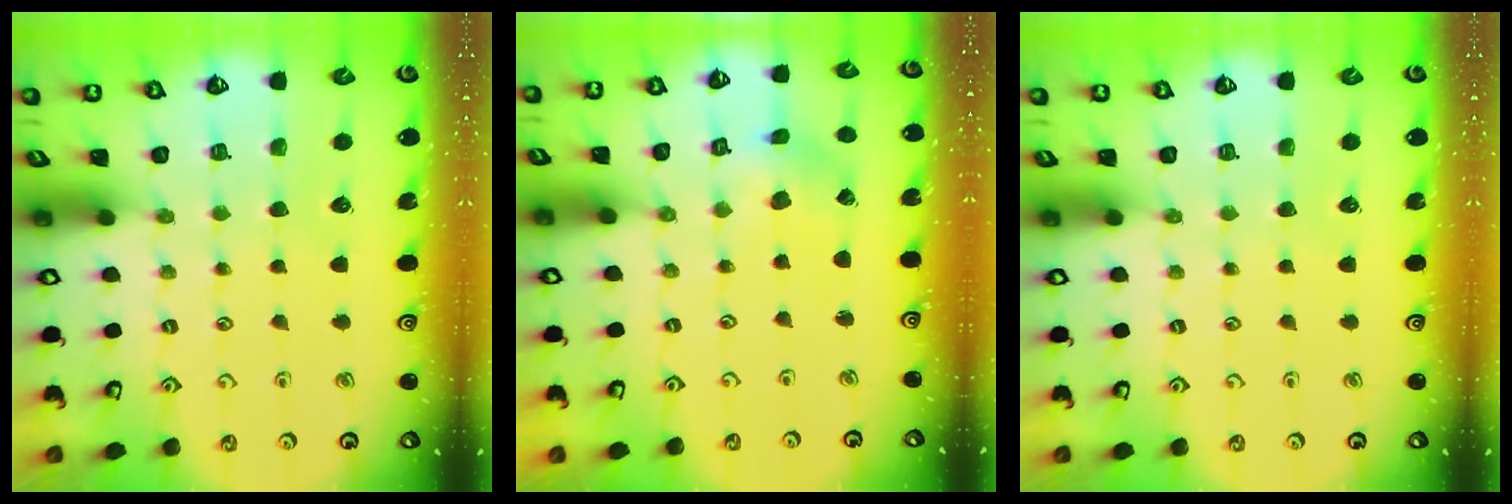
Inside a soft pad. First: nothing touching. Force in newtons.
{"total": 1.4, "press": 1.4, "slide": 0.2}
{"total": 0.0}